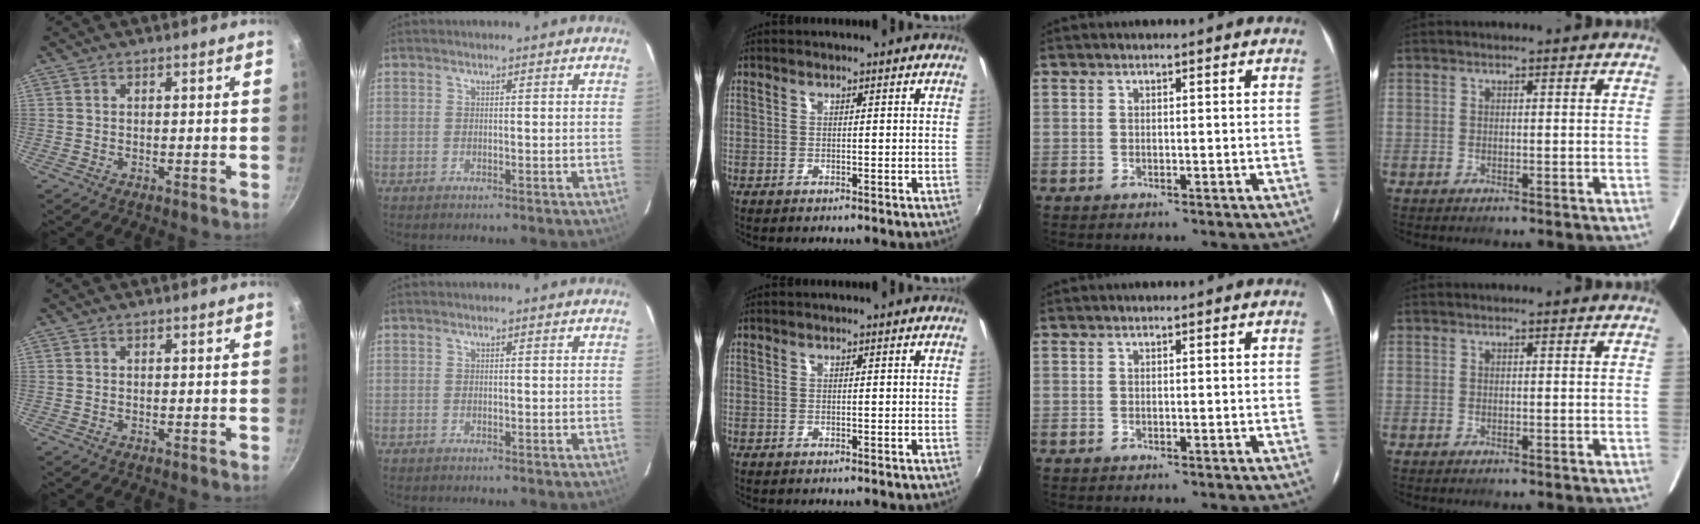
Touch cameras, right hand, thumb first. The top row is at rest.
{}